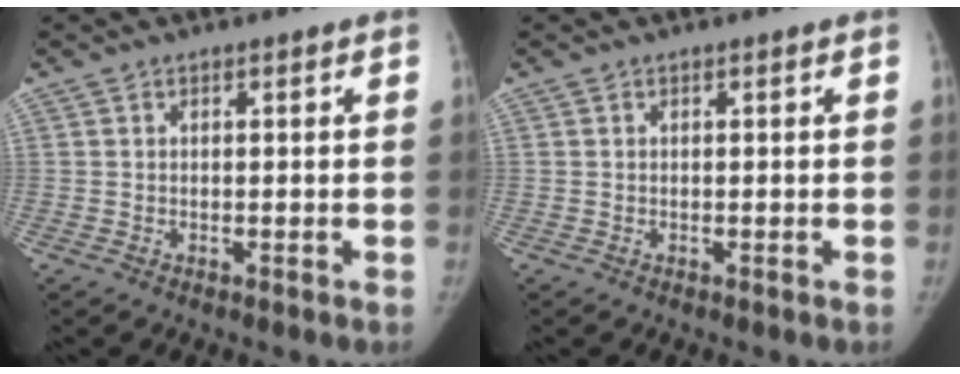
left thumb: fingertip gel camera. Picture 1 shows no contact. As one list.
[{"total": 0.0}]